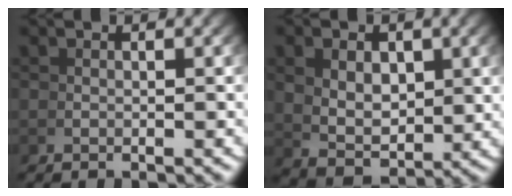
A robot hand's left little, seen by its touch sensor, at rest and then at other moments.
{"total": 4.9, "force": [0.7, 3.1, 3.7], "torque": [-0.069, -0.024, 0.030]}